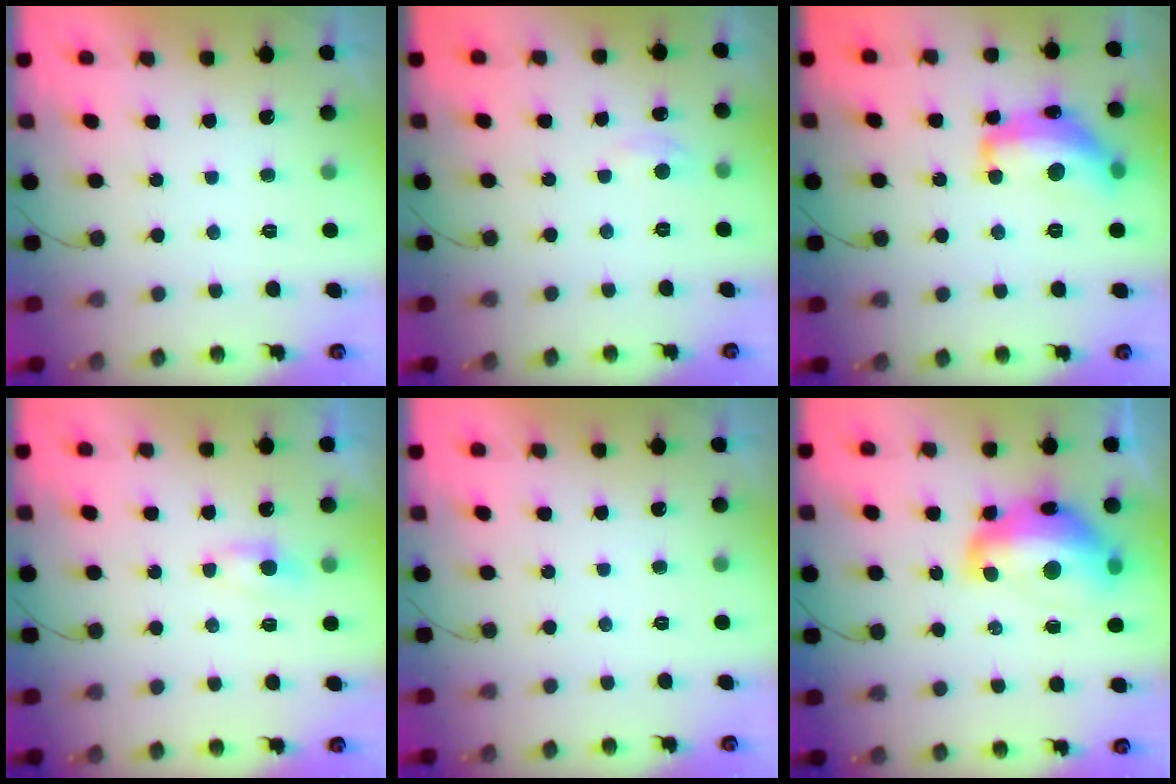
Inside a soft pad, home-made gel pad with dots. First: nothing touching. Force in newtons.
{"total": 2.5, "press": 2.4, "slide": 0.3}
{"total": 16.5, "press": 16.5, "slide": 1.0}
{"total": 3.8, "press": 3.8, "slide": 0.5}
{"total": 0.0}
{"total": 16.0, "press": 16.0, "slide": 1.2}